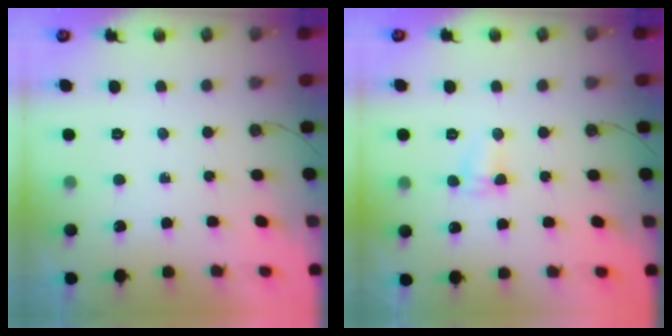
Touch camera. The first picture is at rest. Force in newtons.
{"total": 3.6, "press": 3.5, "slide": 0.6}